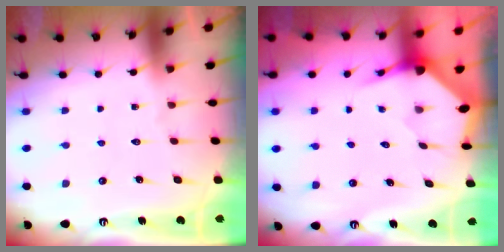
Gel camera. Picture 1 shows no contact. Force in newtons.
{"total": 3.5, "press": 3.5, "slide": 0.5}